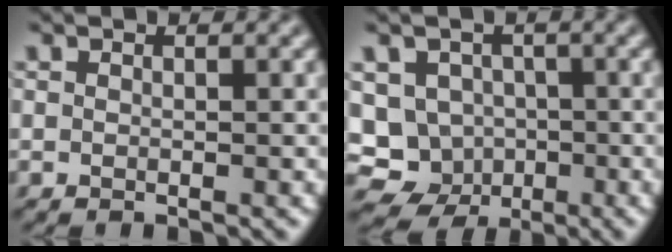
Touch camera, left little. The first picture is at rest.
{"total": 7.9, "force": [-2.2, 7.3, 2.3], "torque": [-0.027, 0.001, -0.059]}